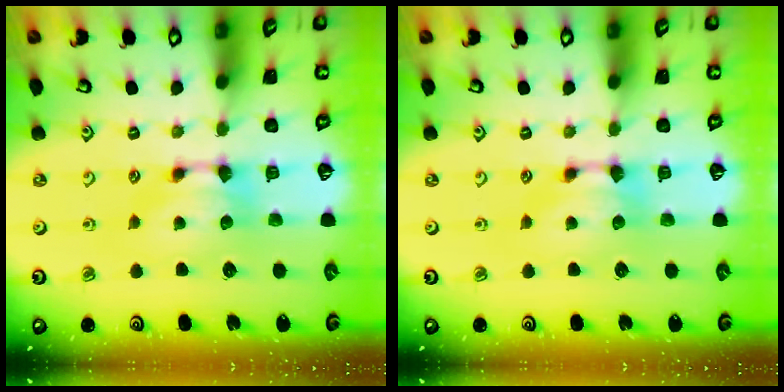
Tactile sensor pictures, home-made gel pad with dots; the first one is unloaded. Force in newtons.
{"total": 0.0}